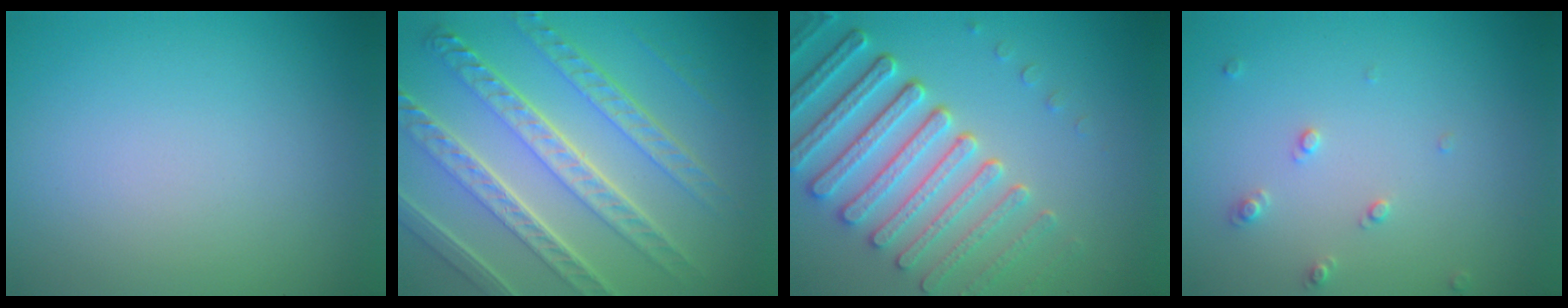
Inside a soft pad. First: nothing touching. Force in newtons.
{"total": 8.4, "press": 6.1, "slide": 5.7}
{"total": 7.1, "press": 5.4, "slide": 4.5}
{"total": 1.3, "press": 1.2, "slide": 0.3}